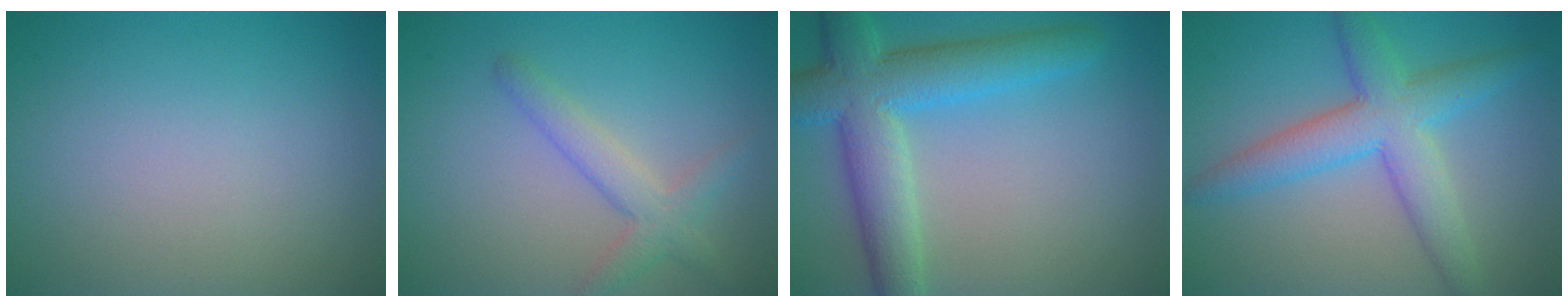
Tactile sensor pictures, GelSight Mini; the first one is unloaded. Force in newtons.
{"total": 2.9, "press": 2.9, "slide": 0.2}
{"total": 7.5, "press": 7.5, "slide": 0.4}
{"total": 5.9, "press": 5.9, "slide": 0.2}